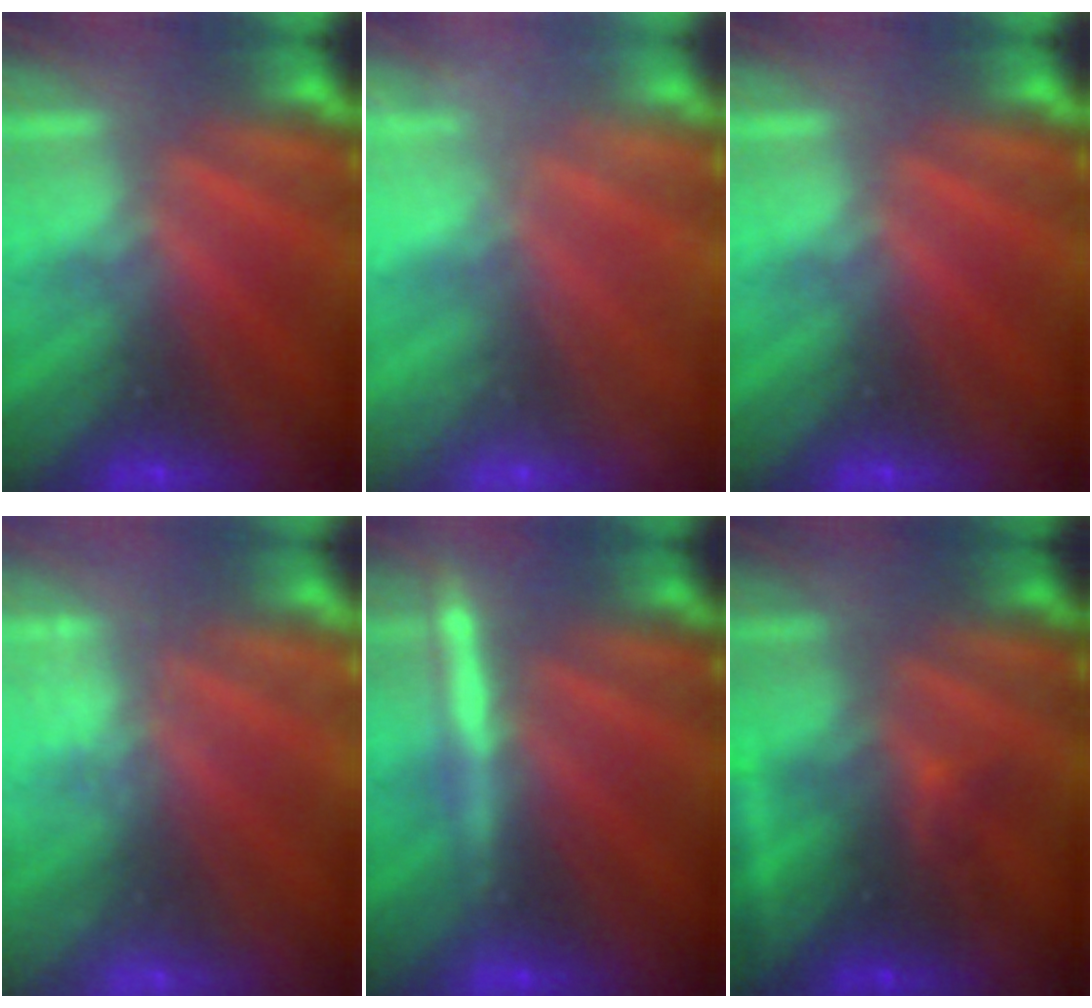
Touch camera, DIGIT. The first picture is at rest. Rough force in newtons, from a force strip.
{"total": 2.3}
{"total": 0.0}
{"total": 2.7}
{"total": 3.9}
{"total": 2.5}